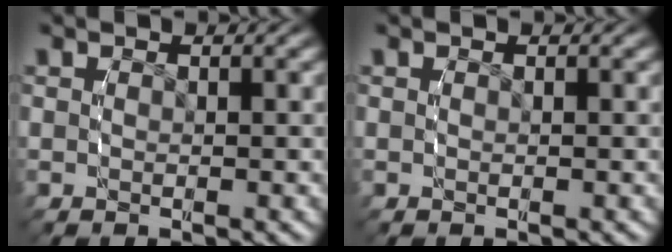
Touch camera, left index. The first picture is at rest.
{"total": 0.0}